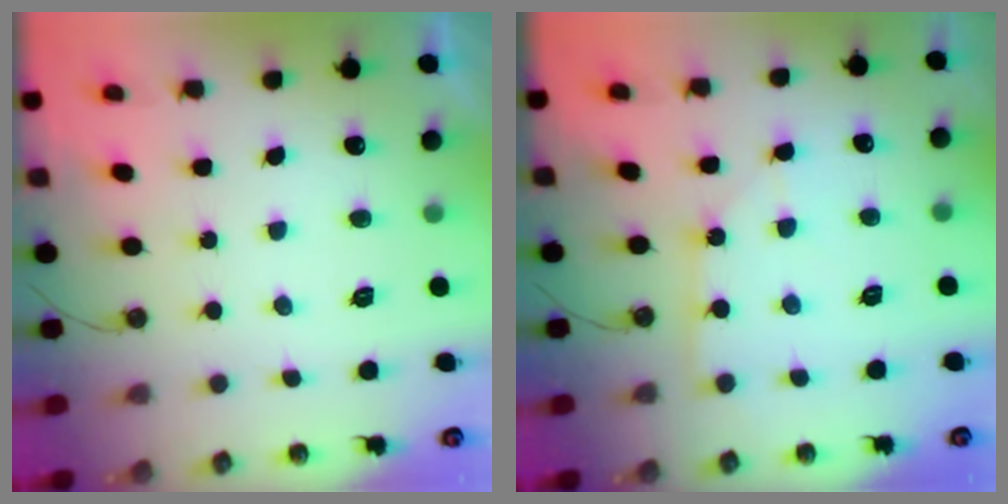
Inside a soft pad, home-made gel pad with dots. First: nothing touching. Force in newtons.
{"total": 6.1, "press": 6.1, "slide": 0.6}